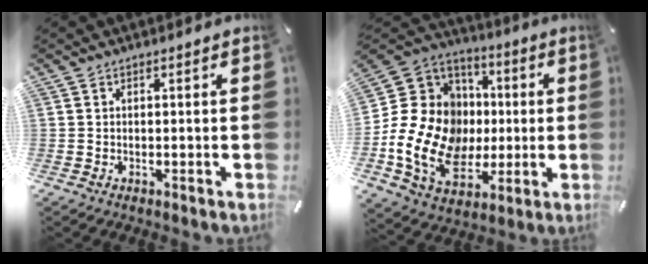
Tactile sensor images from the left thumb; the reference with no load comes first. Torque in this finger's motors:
{"motor_torque": [2.36, 2.58, 1.59, 1.18, 0.61]}